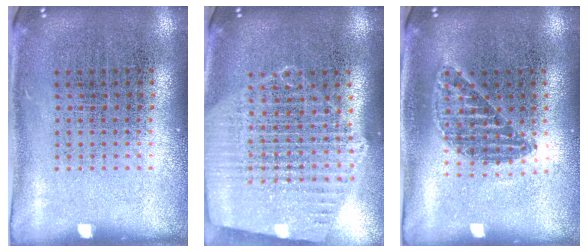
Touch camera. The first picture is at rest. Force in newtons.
{"total": 1.8, "press": 1.7, "slide": 0.6}
{"total": 1.1, "press": 1.0, "slide": 0.4}